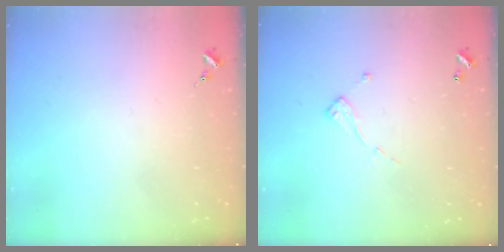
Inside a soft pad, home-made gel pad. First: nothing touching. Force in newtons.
{"total": 6.5, "press": 6.5, "slide": 0.2}